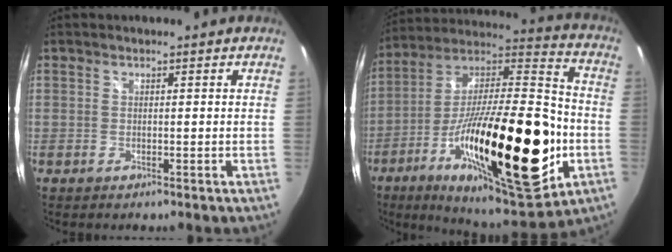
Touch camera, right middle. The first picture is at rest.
{"total": 34.7, "force": [-11.3, 10.0, 31.3], "torque": [-0.533, -0.045, -0.181]}